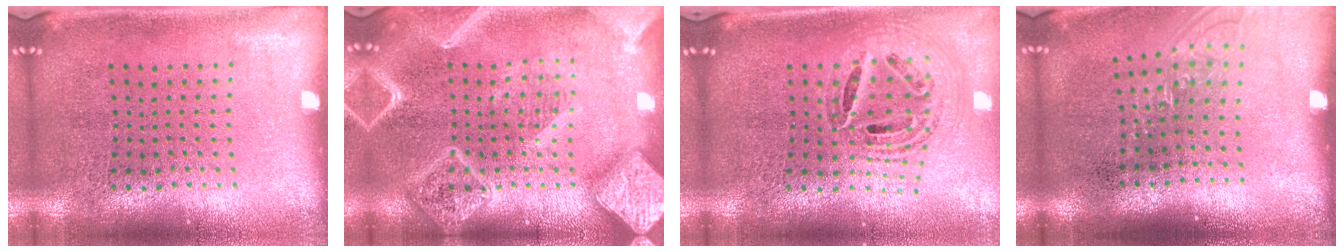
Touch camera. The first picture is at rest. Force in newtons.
{"total": 4.0, "press": 4.0, "slide": 0.5}
{"total": 1.5, "press": 1.3, "slide": 0.7}
{"total": 1.1, "press": 1.0, "slide": 0.5}